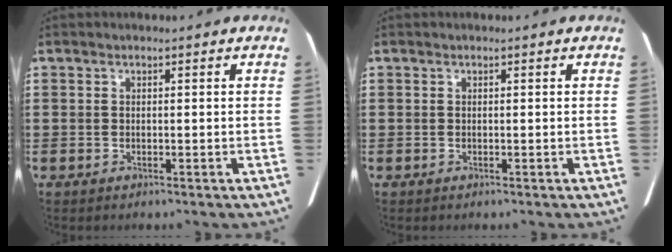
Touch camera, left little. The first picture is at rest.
{"total": 0.0}